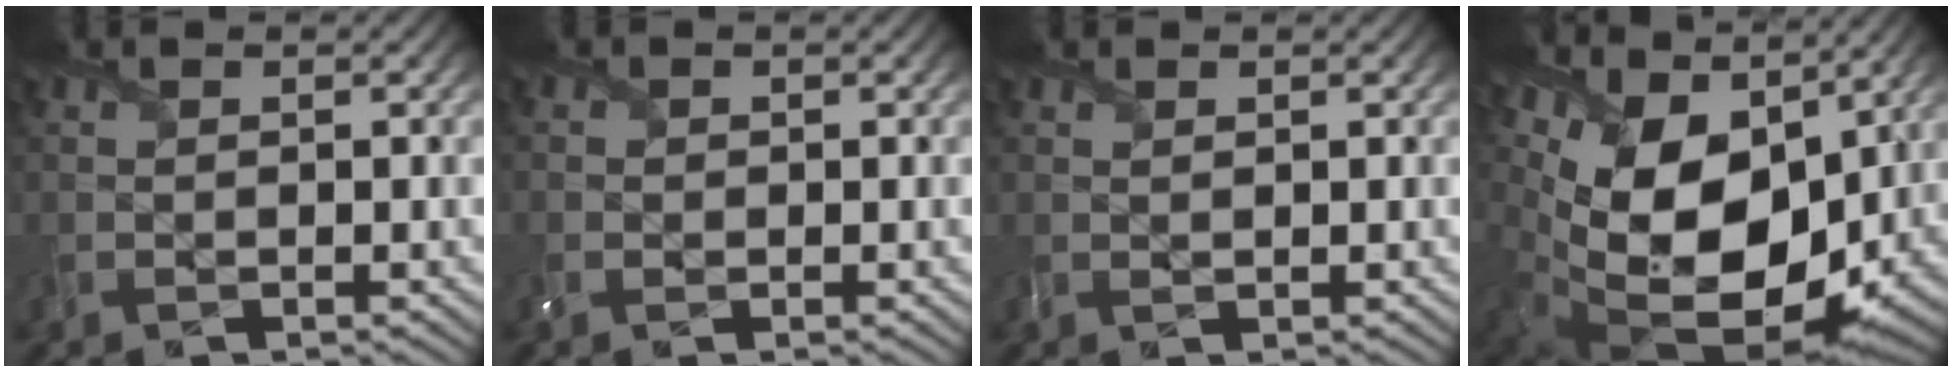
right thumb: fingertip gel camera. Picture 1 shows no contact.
{"total": 1.2, "force": [-0.2, 1.2, 0.3], "torque": [-0.004, -0.004, -0.007]}
{"total": 0.6, "force": [0.5, 0.2, 0.3], "torque": [-0.010, 0.001, 0.010]}
{"total": 17.5, "force": [4.7, 11.5, 12.3], "torque": [-0.269, -0.025, 0.114]}